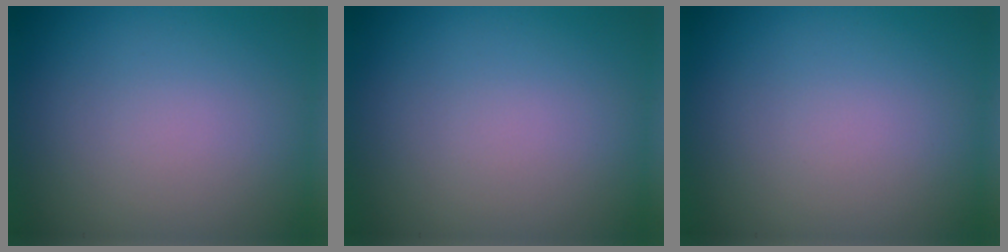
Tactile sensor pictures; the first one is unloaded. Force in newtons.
{"total": 0.0}
{"total": 0.0}